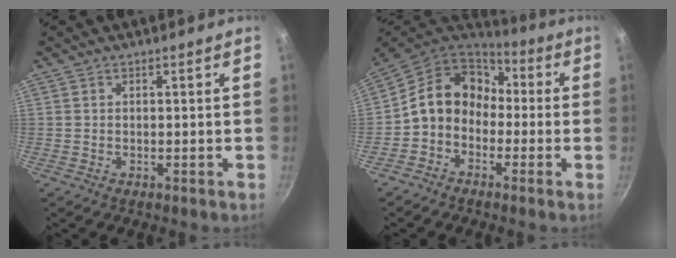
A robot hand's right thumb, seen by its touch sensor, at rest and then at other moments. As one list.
[{"total": 12.8, "force": [-0.8, 10.5, 7.4], "torque": [-0.096, 0.049, -0.037]}]